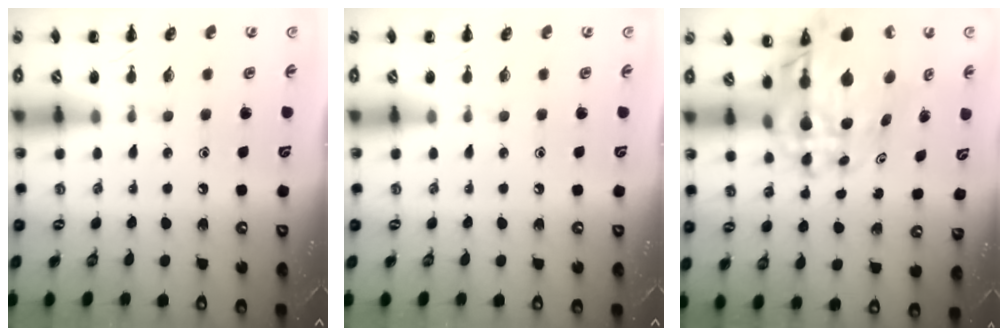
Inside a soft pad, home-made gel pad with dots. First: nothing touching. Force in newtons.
{"total": 0.0}
{"total": 11.8, "press": 11.1, "slide": 3.8}